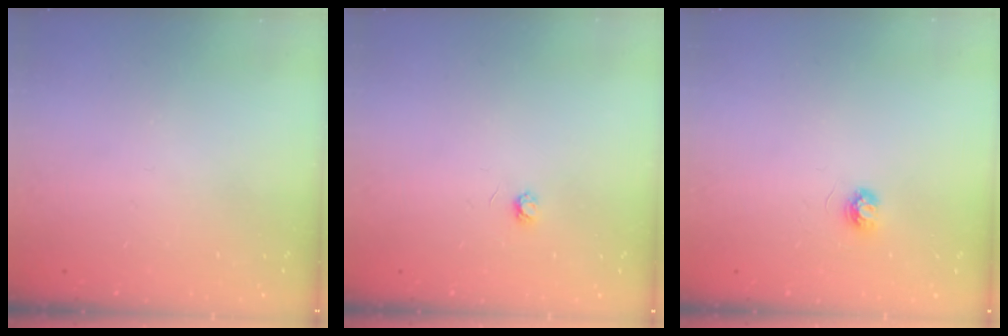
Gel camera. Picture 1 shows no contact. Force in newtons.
{"total": 2.9, "press": 2.9, "slide": 0.3}
{"total": 3.7, "press": 3.7, "slide": 0.3}